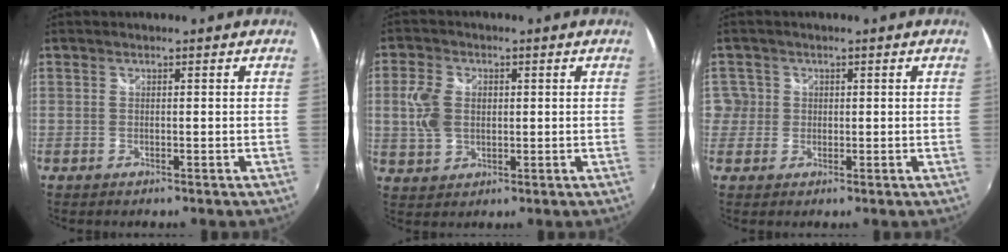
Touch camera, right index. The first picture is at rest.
{"total": 6.7, "force": [0.6, 4.9, 4.6], "torque": [-0.099, 0.006, 0.014]}
{"total": 3.6, "force": [0.2, 3.6, 0.2], "torque": [0.012, 0.015, 0.003]}